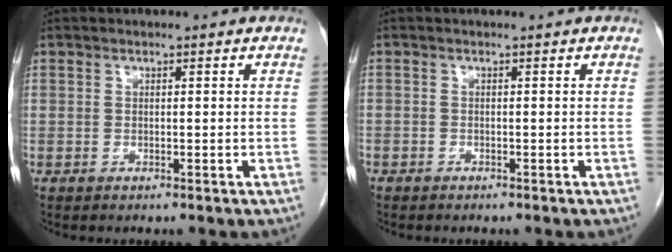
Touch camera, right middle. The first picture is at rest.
{"total": 0.7, "force": [-0.6, 0.3, 0.3], "torque": [-0.004, 0.001, -0.008]}